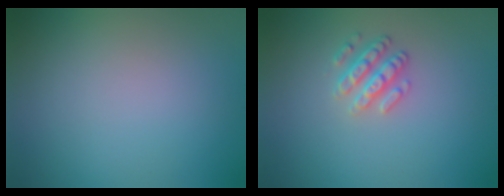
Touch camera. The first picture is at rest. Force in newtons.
{"total": 2.6, "press": 2.4, "slide": 1.1}